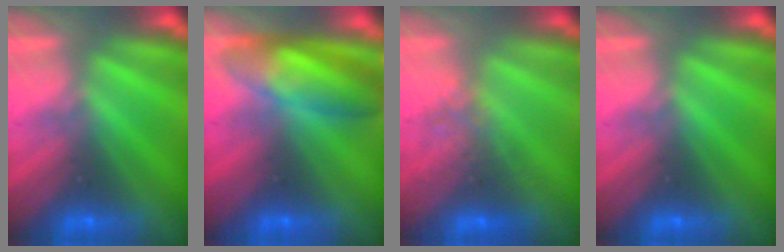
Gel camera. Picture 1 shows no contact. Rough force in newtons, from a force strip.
{"total": 8.1}
{"total": 3.9}
{"total": 0.0}